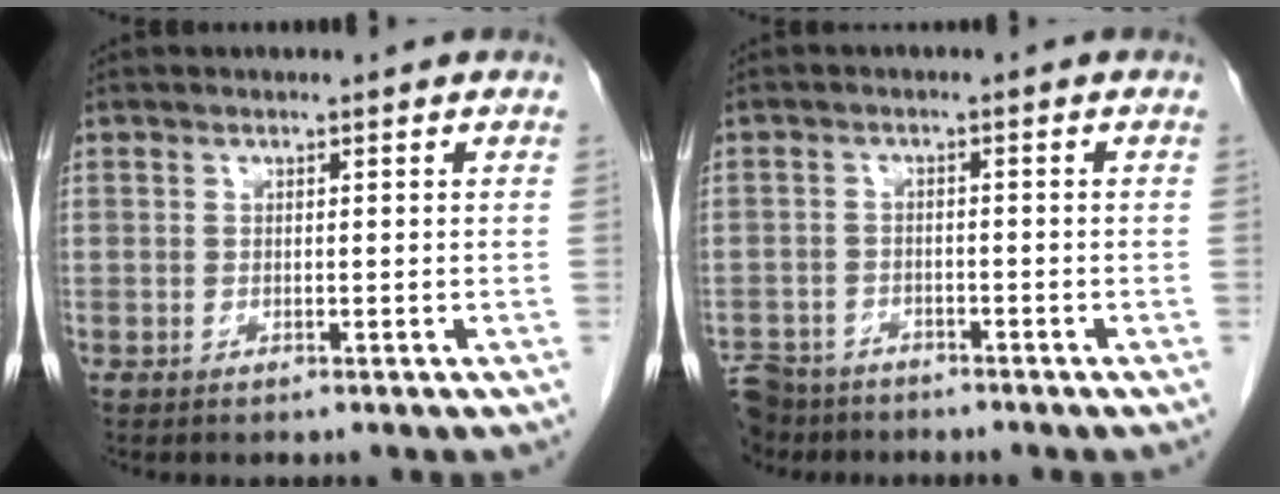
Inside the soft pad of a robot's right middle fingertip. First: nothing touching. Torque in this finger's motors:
{"motor_torque": [0.10, -0.01, 0.00, 0.01]}